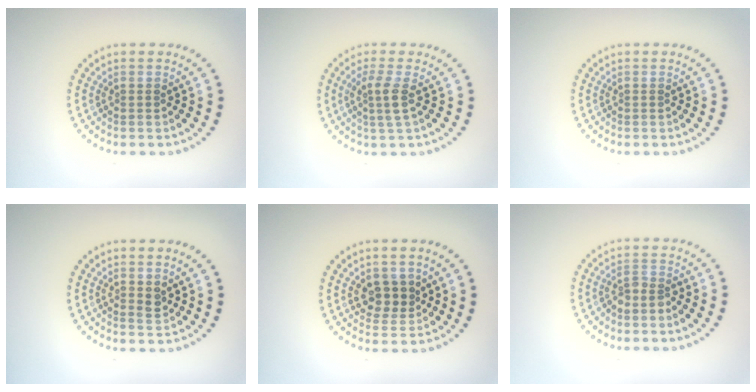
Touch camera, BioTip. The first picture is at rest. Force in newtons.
{"total": 2.1, "press": 1.7, "slide": 1.2}
{"total": 0.0}
{"total": 1.1, "press": 1.0, "slide": 0.3}
{"total": 2.6, "press": 2.4, "slide": 1.0}
{"total": 1.5, "press": 1.1, "slide": 1.0}